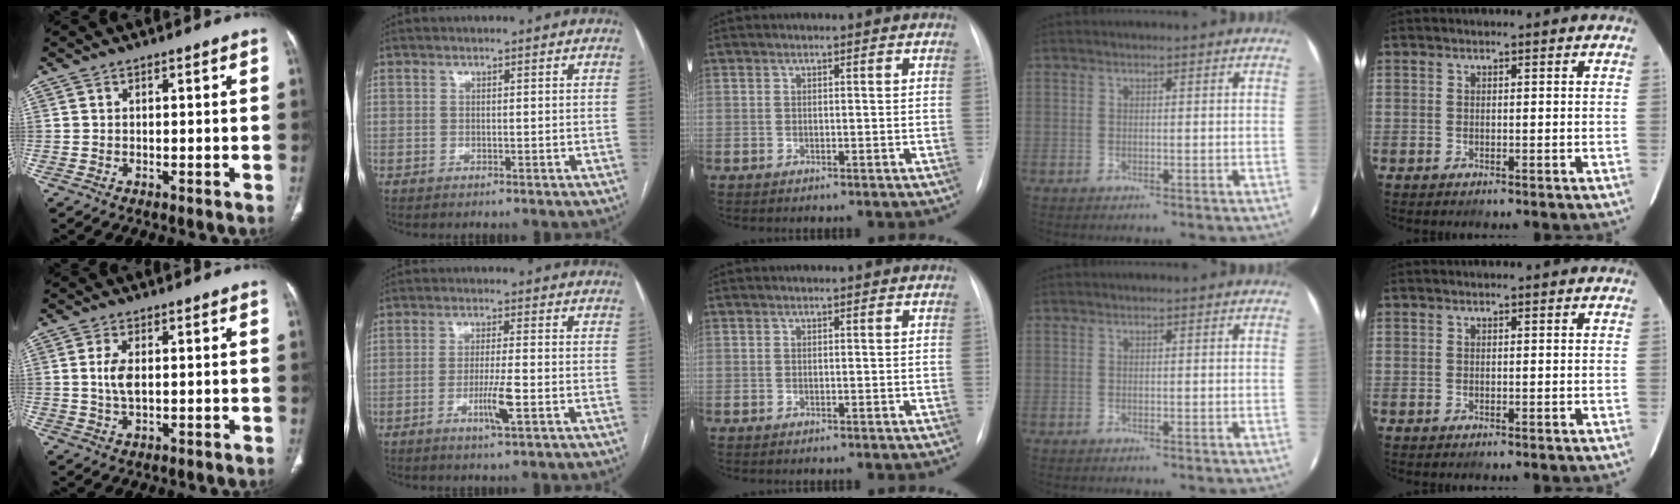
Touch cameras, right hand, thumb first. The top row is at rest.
{"thumb": {"total": 4.2, "force": [0.5, 2.0, 3.6], "torque": [-0.082, -0.001, 0.014]}, "index": {"total": 5.0, "force": [-1.8, -0.2, 4.6], "torque": [-0.090, -0.009, -0.031]}}